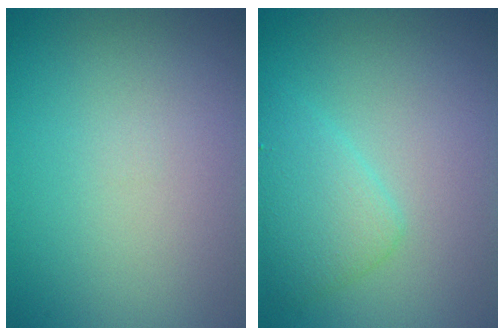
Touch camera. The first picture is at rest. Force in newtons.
{"total": 3.0, "press": 3.0, "slide": 0.1}